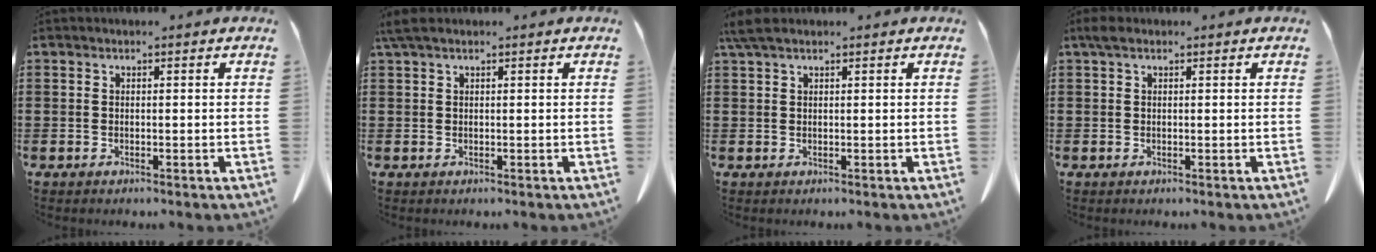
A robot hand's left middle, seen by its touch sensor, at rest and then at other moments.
{"total": 1.6, "force": [1.0, 0.3, 1.3], "torque": [-0.029, 0.001, 0.019]}
{"total": 2.4, "force": [1.6, 0.5, 1.8], "torque": [-0.039, 0.001, 0.030]}
{"total": 1.2, "force": [0.4, 0.7, 0.9], "torque": [-0.022, 0.004, 0.007]}